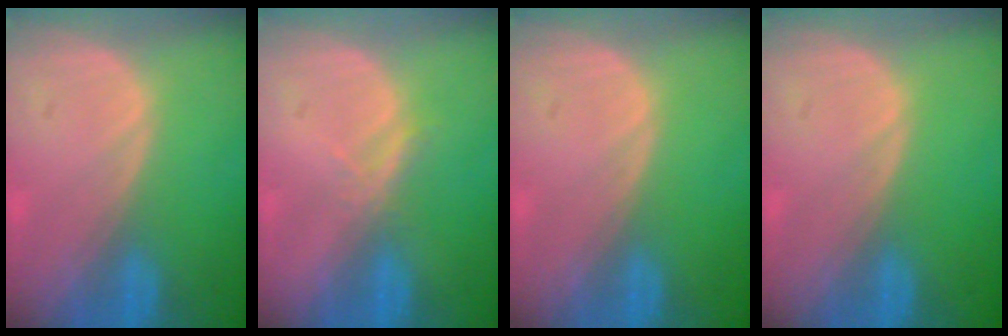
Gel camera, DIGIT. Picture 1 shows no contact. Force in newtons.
{"total": 1.8, "press": 1.6, "slide": 0.7}
{"total": 0.0}
{"total": 0.0}